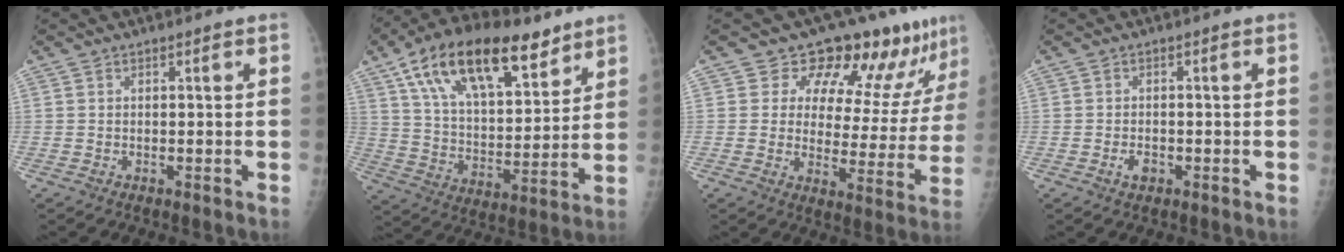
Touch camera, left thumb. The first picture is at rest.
{"total": 23.3, "force": [13.4, 10.9, 15.6], "torque": [-0.240, -0.029, 0.234]}
{"total": 13.9, "force": [12.2, 5.2, 4.3], "torque": [-0.013, -0.083, 0.148]}
{"total": 2.0, "force": [-0.9, 1.3, 1.2], "torque": [-0.018, 0.003, -0.013]}